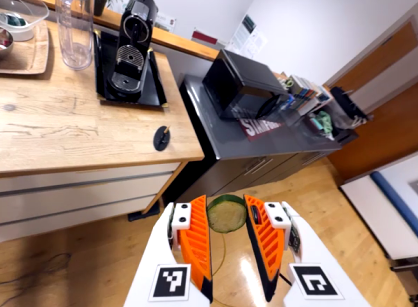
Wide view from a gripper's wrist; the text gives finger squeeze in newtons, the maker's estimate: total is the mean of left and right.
{"total": 7.4, "left": 7.7, "right": 7.2}